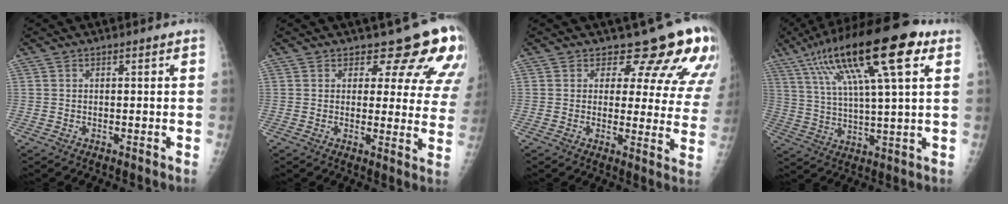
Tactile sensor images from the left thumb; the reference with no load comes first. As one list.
[{"total": 11.8, "force": [10.0, 4.8, 4.2], "torque": [-0.002, -0.070, 0.091]}, {"total": 12.6, "force": [10.5, 5.0, 4.8], "torque": [-0.011, -0.076, 0.101]}, {"total": 22.5, "force": [10.5, 5.4, 19.1], "torque": [-0.332, 0.005, 0.173]}]